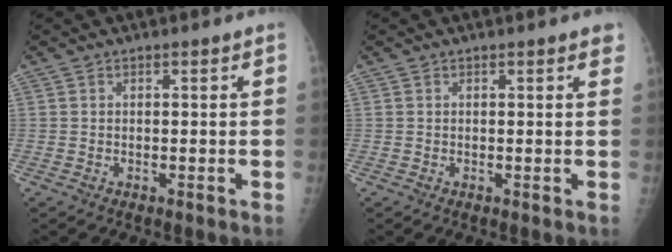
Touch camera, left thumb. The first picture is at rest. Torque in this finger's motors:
{"motor_torque": [1.81, 0.98, 0.12, 0.00, 0.00]}